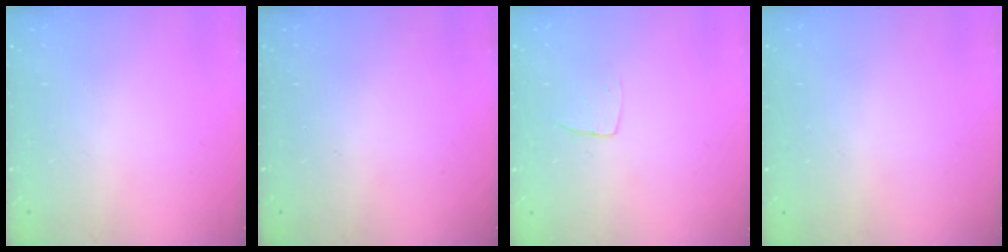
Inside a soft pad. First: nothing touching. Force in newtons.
{"total": 0.0}
{"total": 4.0, "press": 4.0, "slide": 0.2}
{"total": 0.5, "press": 0.5, "slide": 0.1}